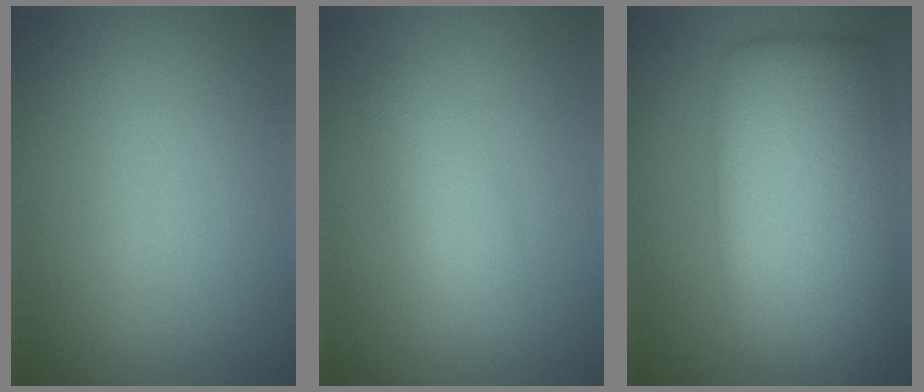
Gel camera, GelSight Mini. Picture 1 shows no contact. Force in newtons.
{"total": 2.4, "press": 2.4, "slide": 0.2}
{"total": 12.3, "press": 12.3, "slide": 0.8}